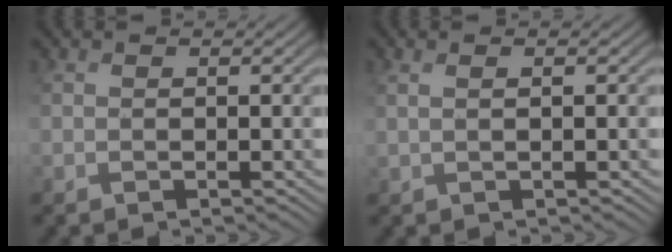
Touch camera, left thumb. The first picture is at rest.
{"total": 0.8, "force": [0.5, -0.2, 0.6], "torque": [-0.015, 0.004, 0.012]}